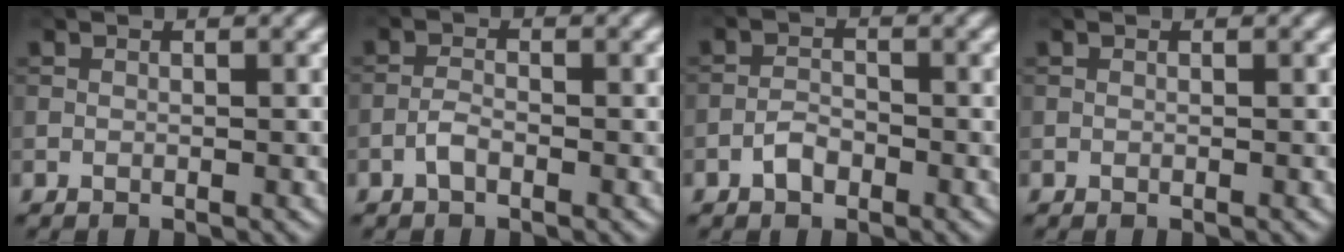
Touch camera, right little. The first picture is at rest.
{"total": 1.4, "force": [-0.9, 0.5, 1.0], "torque": [-0.022, 0.003, -0.021]}
{"total": 1.8, "force": [-1.1, 0.9, 1.0], "torque": [-0.016, 0.005, -0.024]}
{"total": 0.0}